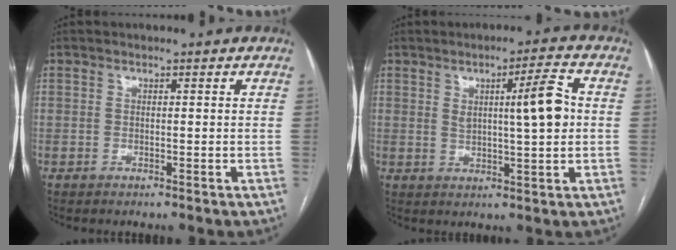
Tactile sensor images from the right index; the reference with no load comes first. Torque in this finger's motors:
{"motor_torque": [0.20, -0.03, 0.16, 0.05]}